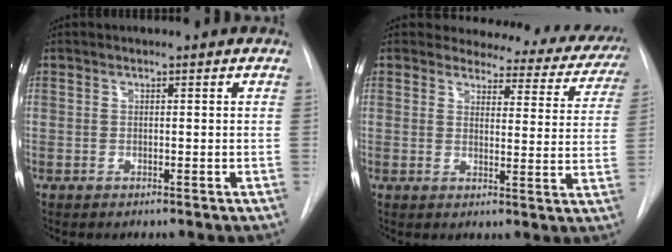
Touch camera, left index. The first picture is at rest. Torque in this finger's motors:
{"motor_torque": [0.99, -1.15, 0.02, -0.06]}